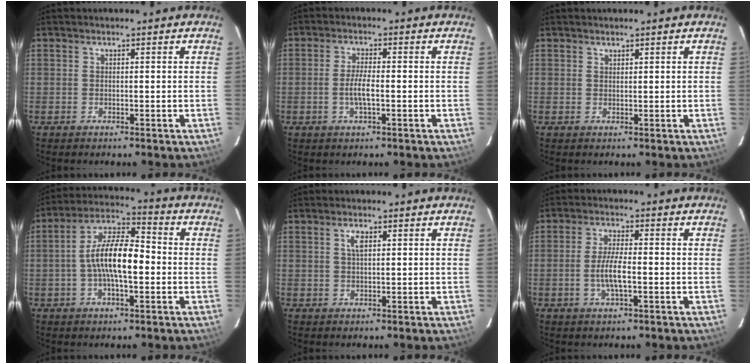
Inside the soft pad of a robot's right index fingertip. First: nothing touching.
{"total": 3.9, "force": [-1.0, 0.7, 3.7], "torque": [-0.070, -0.002, -0.018]}
{"total": 0.7, "force": [0.6, 0.3, 0.0], "torque": [-0.001, 0.001, 0.012]}
{"total": 11.7, "force": [-1.4, 4.1, 10.9], "torque": [-0.207, 0.016, -0.032]}
{"total": 2.1, "force": [0.8, 0.8, 1.8], "torque": [-0.033, 0.004, 0.014]}
{"total": 5.5, "force": [-1.3, 1.1, 5.2], "torque": [-0.102, -0.003, -0.025]}